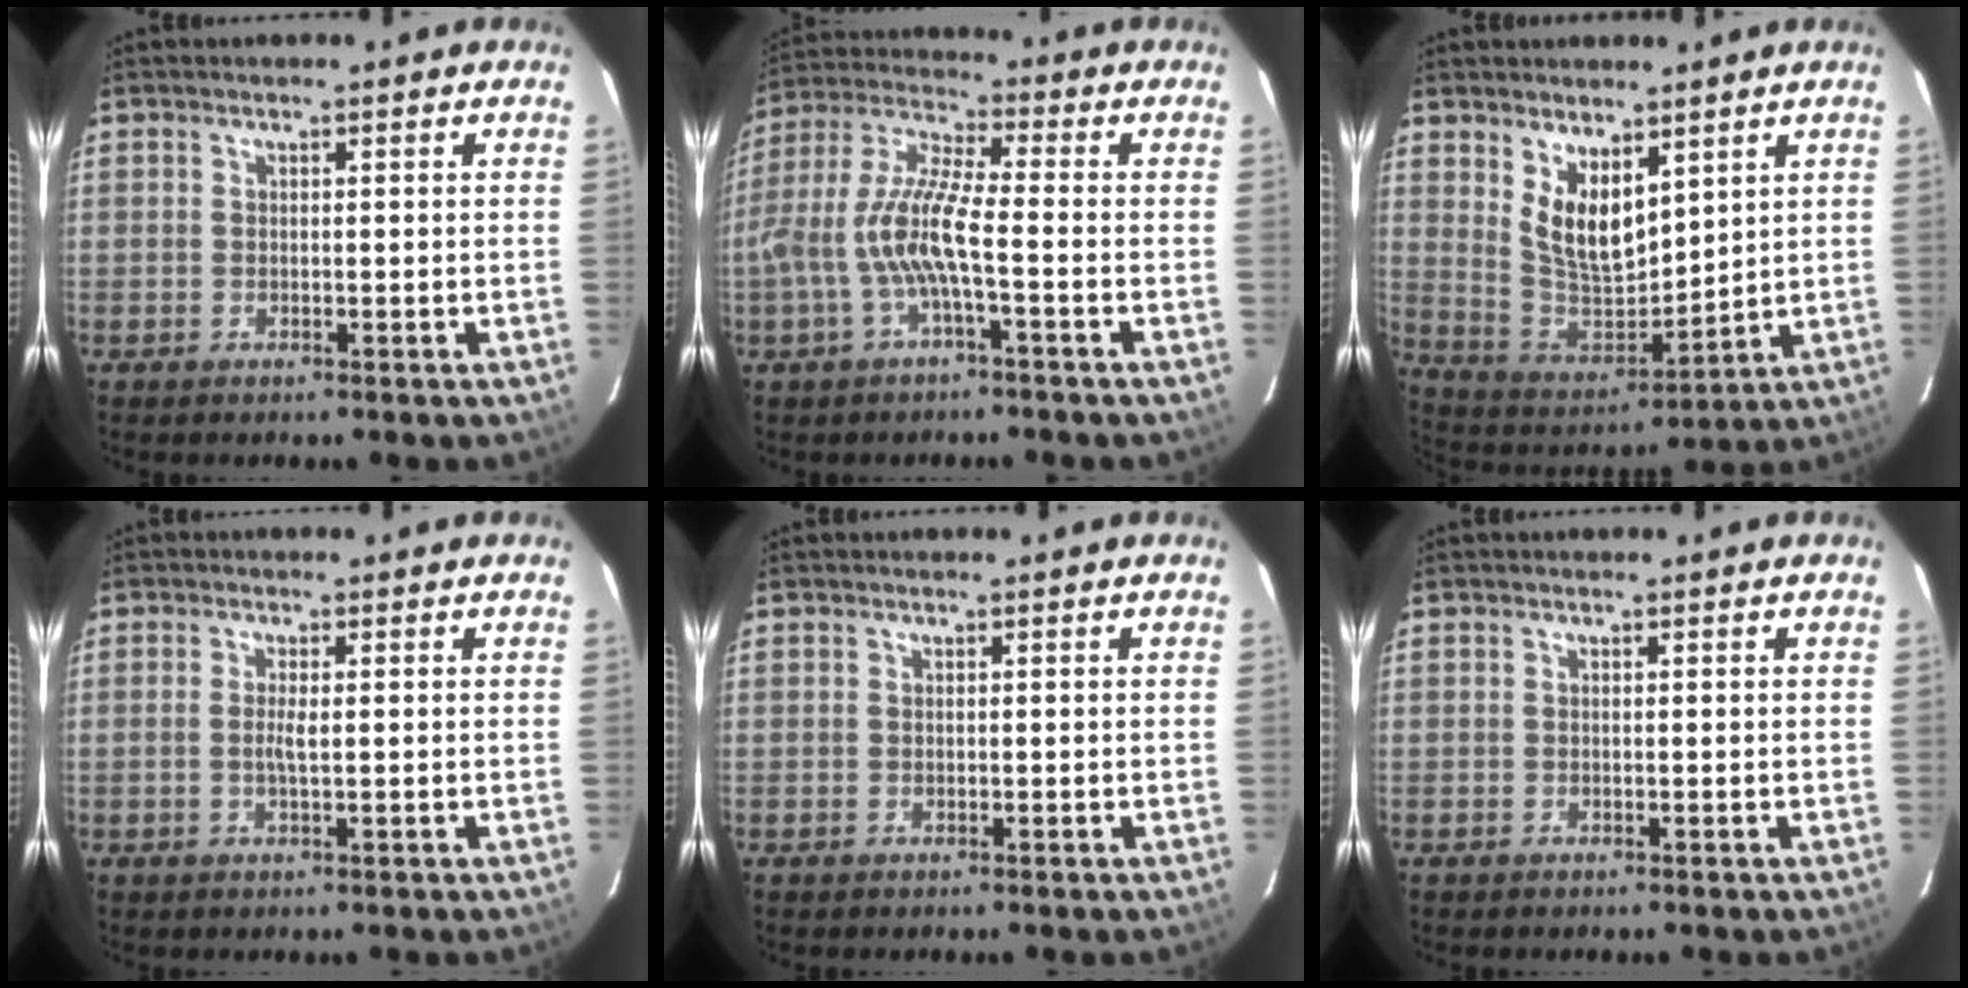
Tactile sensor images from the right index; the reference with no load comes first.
{"total": 10.4, "force": [-2.8, 1.5, 9.9], "torque": [-0.213, 0.004, -0.051]}
{"total": 10.7, "force": [5.5, 5.4, 7.5], "torque": [-0.134, -0.010, 0.122]}
{"total": 2.0, "force": [0.0, 0.2, 2.0], "torque": [-0.038, -0.002, -0.002]}
{"total": 0.0}
{"total": 0.0}